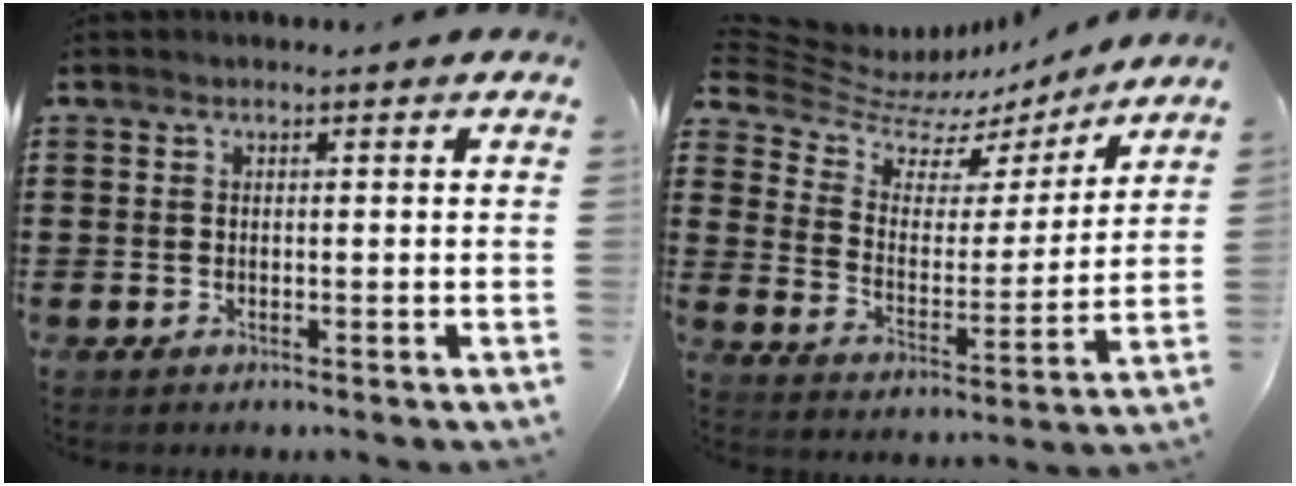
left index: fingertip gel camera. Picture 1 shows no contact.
{"total": 8.1, "force": [6.5, 4.2, 2.3], "torque": [-0.085, -0.038, 0.117]}